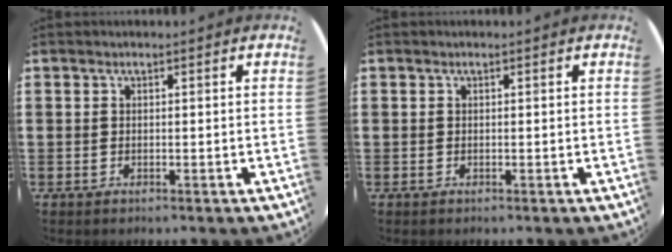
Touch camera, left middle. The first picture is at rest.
{"total": 0.0}